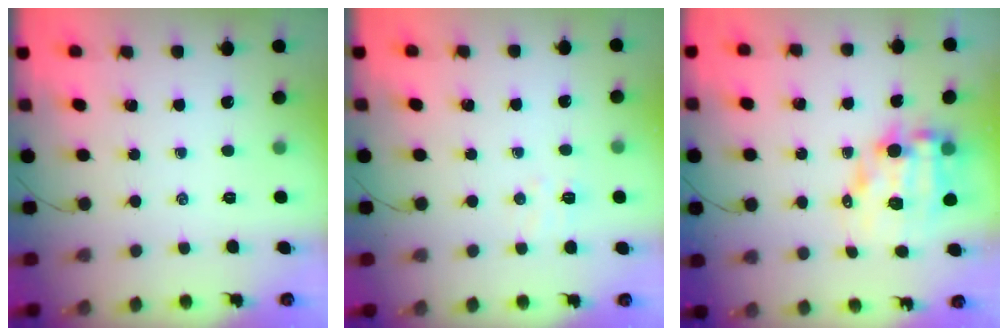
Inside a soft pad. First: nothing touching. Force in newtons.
{"total": 4.6, "press": 4.4, "slide": 1.2}
{"total": 9.3, "press": 8.9, "slide": 2.8}